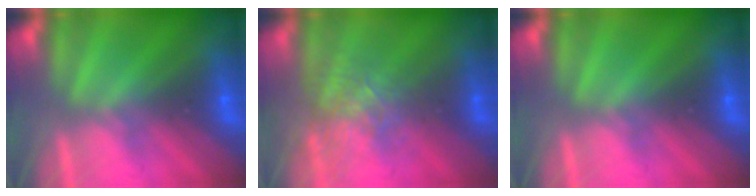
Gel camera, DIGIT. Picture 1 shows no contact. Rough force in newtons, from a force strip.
{"total": 2.6}
{"total": 0.0}